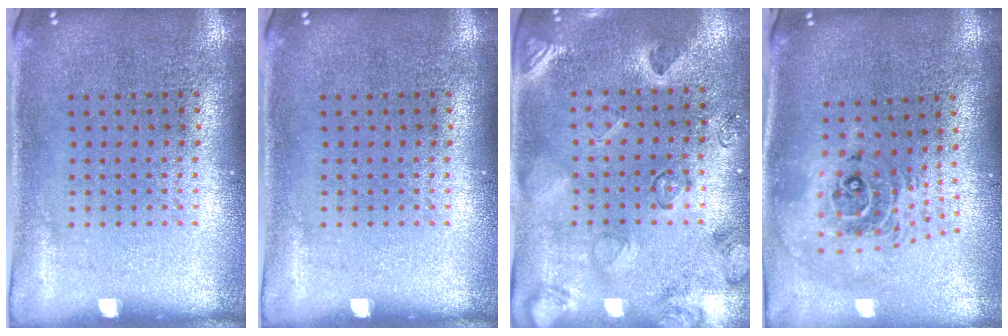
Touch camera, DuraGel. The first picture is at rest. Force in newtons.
{"total": 0.0}
{"total": 2.3, "press": 2.0, "slide": 1.1}
{"total": 2.3, "press": 1.7, "slide": 1.5}